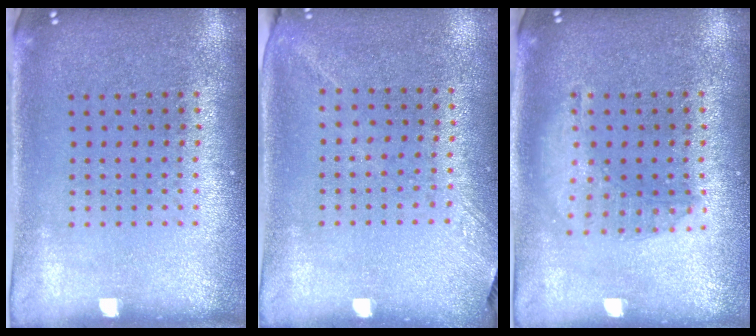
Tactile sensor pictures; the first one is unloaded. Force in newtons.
{"total": 1.2, "press": 0.9, "slide": 0.8}
{"total": 1.3, "press": 1.3, "slide": 0.4}